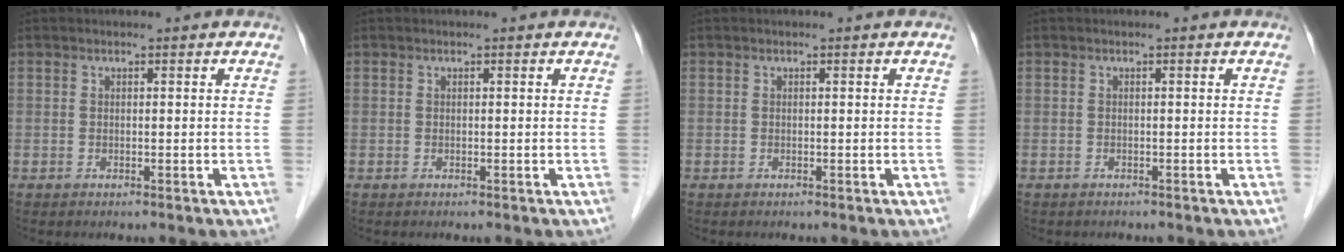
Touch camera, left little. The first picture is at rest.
{"total": 0.0}
{"total": 0.0}
{"total": 1.1, "force": [-0.9, 0.5, 0.4], "torque": [-0.018, 0.000, -0.009]}